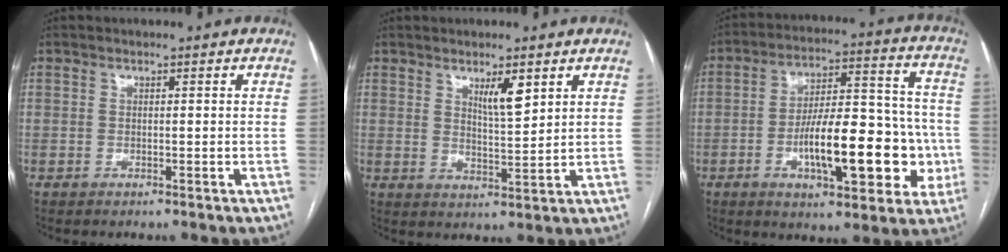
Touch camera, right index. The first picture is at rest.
{"total": 4.5, "force": [2.6, 0.8, 3.7], "torque": [-0.065, -0.006, 0.048]}
{"total": 18.1, "force": [-4.8, 6.2, 16.3], "torque": [-0.243, 0.029, -0.067]}